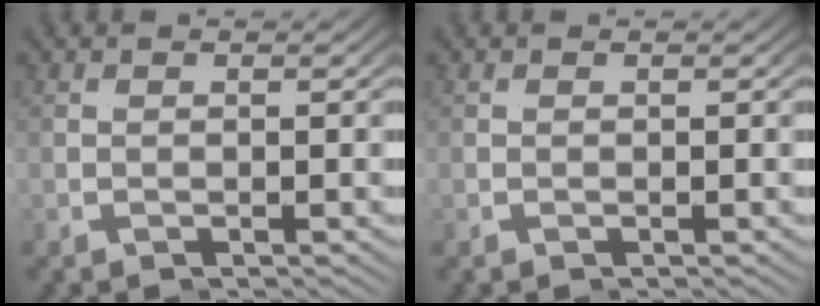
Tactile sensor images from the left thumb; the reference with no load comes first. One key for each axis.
{"total": 0.0}